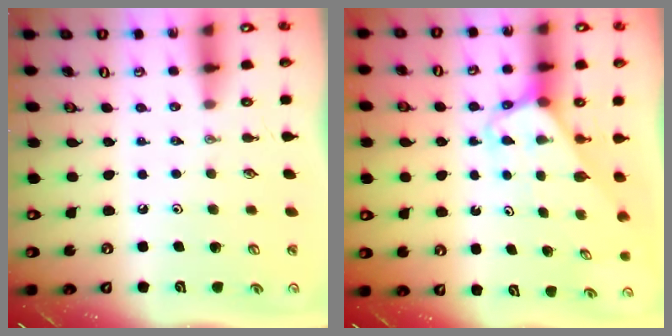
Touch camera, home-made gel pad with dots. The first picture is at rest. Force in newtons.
{"total": 3.2, "press": 3.2, "slide": 0.3}